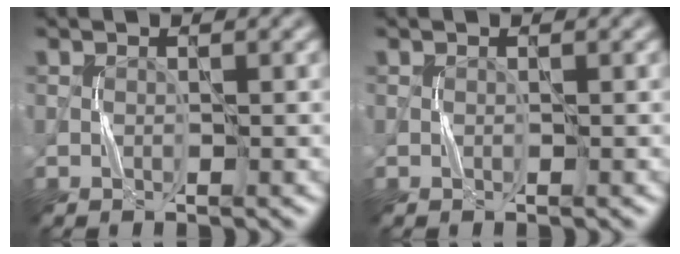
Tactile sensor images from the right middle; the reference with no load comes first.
{"total": 0.0}